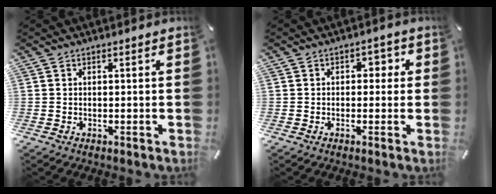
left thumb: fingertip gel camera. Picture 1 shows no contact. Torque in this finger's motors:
{"motor_torque": [0.37, 0.48, 0.32, -0.27, 0.01]}